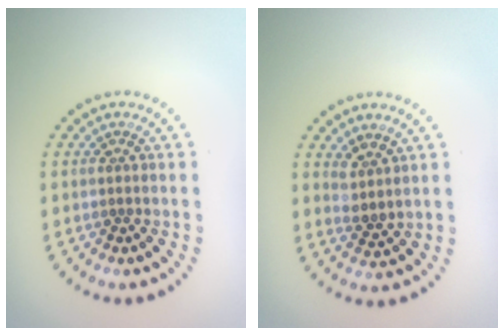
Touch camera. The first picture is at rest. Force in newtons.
{"total": 1.8, "press": 1.4, "slide": 1.2}